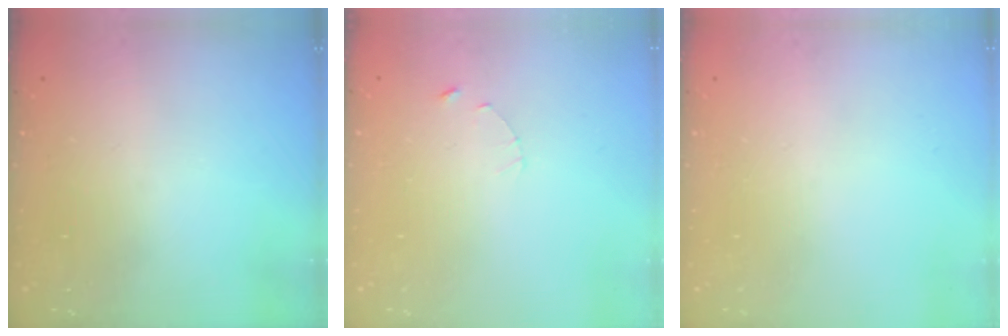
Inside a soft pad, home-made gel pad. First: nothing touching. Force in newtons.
{"total": 1.0, "press": 1.0, "slide": 0.2}
{"total": 0.0}